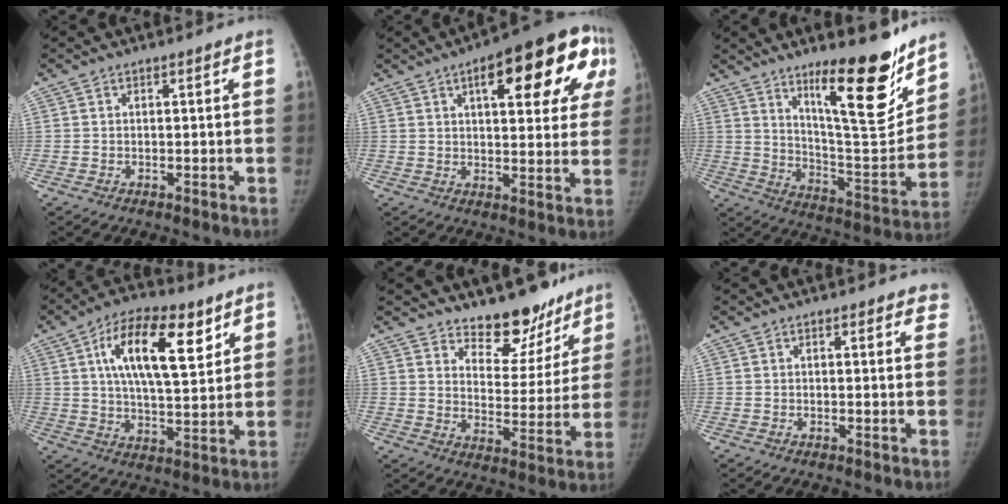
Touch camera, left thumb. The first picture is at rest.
{"total": 20.9, "force": [8.1, 7.8, 17.7], "torque": [-0.198, 0.011, 0.101]}
{"total": 19.8, "force": [13.3, 4.7, 14.0], "torque": [-0.164, -0.105, 0.216]}
{"total": 17.1, "force": [7.2, 7.3, 13.8], "torque": [-0.201, -0.019, 0.118]}
{"total": 13.0, "force": [10.8, 6.0, 3.9], "torque": [0.002, -0.090, 0.154]}
{"total": 3.9, "force": [3.0, 1.5, 1.9], "torque": [0.010, -0.006, 0.024]}